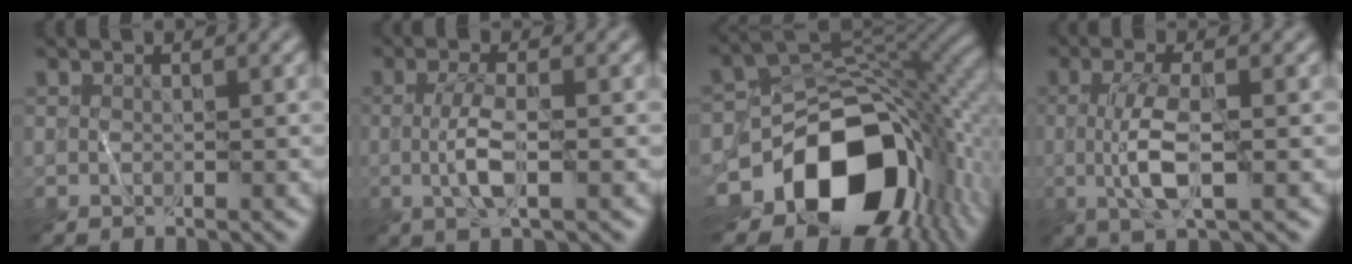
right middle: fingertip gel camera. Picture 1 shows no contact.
{"total": 3.2, "force": [-0.3, 0.7, 3.1], "torque": [-0.065, -0.003, -0.011]}
{"total": 16.3, "force": [-7.1, 10.8, 9.9], "torque": [-0.157, -0.021, -0.110]}
{"total": 4.4, "force": [-0.2, 1.1, 4.2], "torque": [-0.091, -0.005, -0.006]}